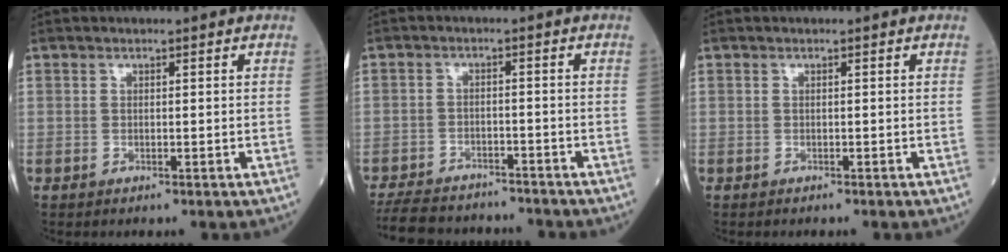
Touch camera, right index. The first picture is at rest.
{"total": 12.3, "force": [-11.0, 4.1, 3.5], "torque": [-0.071, 0.002, -0.158]}
{"total": 0.0}